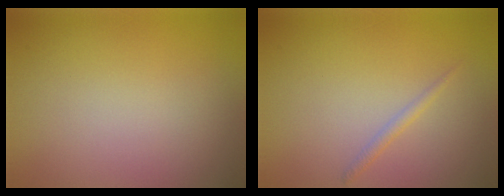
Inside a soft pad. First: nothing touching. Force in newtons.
{"total": 0.9, "press": 0.9, "slide": 0.1}